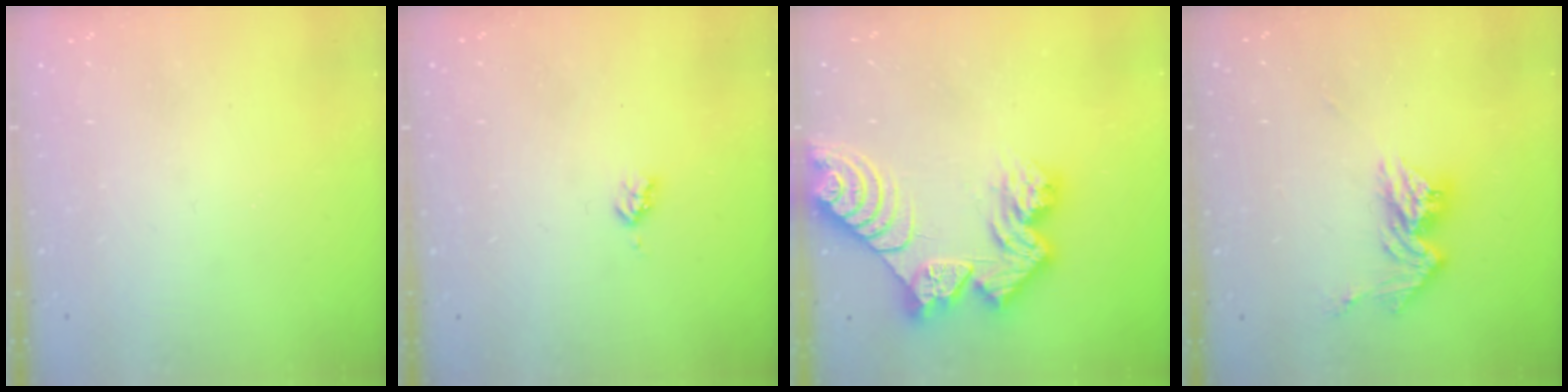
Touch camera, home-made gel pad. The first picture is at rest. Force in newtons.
{"total": 2.9, "press": 2.9, "slide": 0.5}
{"total": 15.1, "press": 15.0, "slide": 1.4}
{"total": 11.2, "press": 11.2, "slide": 0.9}